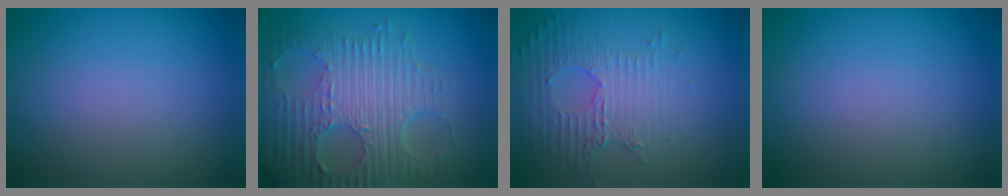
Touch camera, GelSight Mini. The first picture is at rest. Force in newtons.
{"total": 8.1, "press": 5.8, "slide": 5.7}
{"total": 3.9, "press": 2.9, "slide": 2.6}
{"total": 0.0}